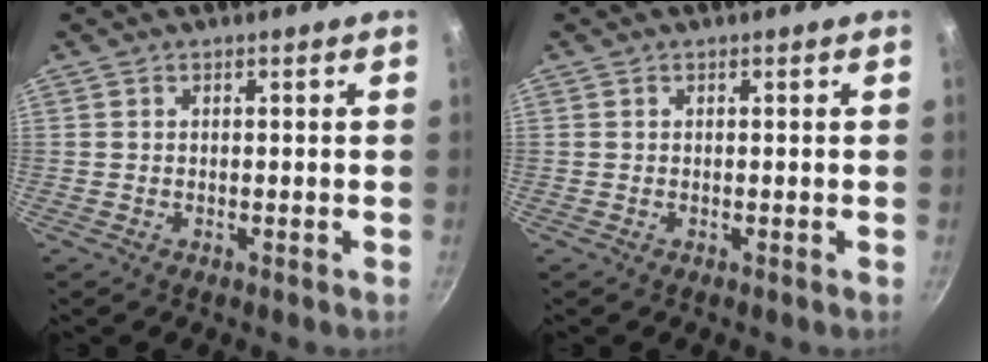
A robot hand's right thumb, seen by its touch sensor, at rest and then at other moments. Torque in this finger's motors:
{"motor_torque": [-0.31, -0.49, 0.51, 0.05, -0.06]}